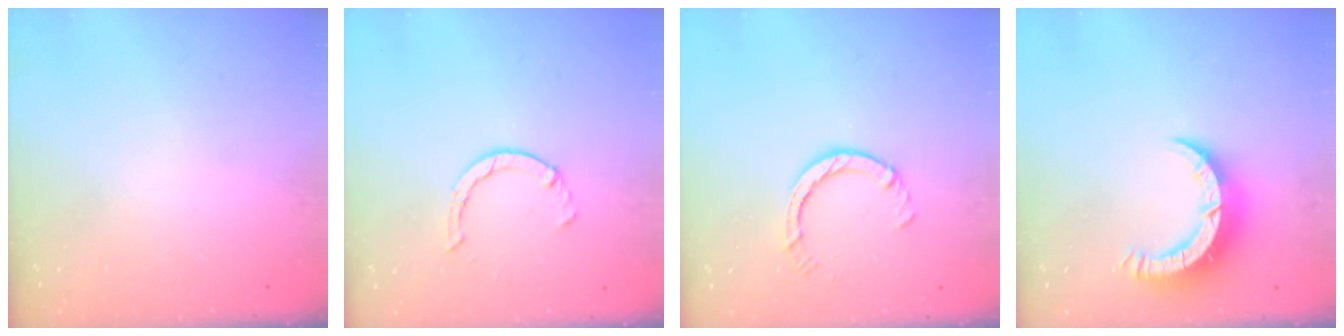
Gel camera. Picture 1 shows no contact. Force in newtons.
{"total": 2.9, "press": 2.9, "slide": 0.4}
{"total": 4.2, "press": 4.2, "slide": 0.4}
{"total": 8.2, "press": 8.2, "slide": 0.9}